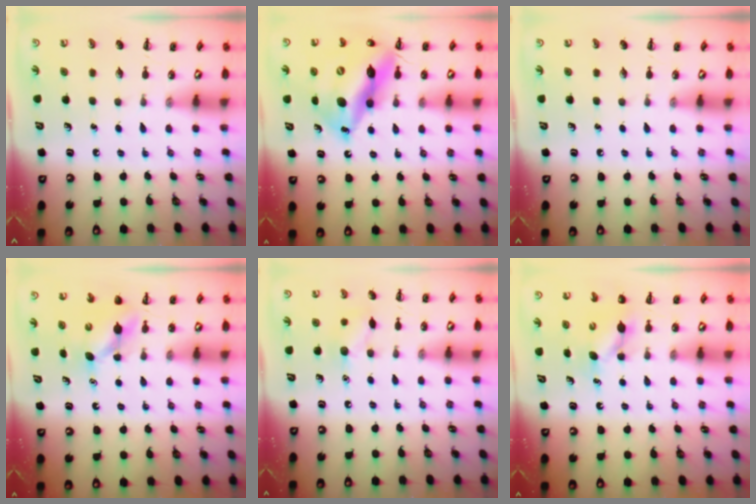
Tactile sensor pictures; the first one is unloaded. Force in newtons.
{"total": 18.6, "press": 18.1, "slide": 4.4}
{"total": 0.0}
{"total": 4.1, "press": 4.0, "slide": 1.0}
{"total": 7.1, "press": 7.0, "slide": 1.2}
{"total": 3.9, "press": 3.8, "slide": 1.0}